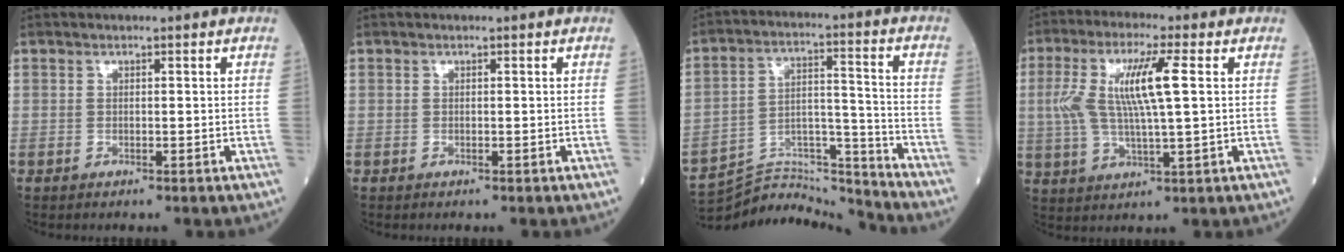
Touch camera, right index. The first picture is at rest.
{"total": 0.0}
{"total": 13.8, "force": [-13.8, -0.4, -0.3], "torque": [0.004, 0.047, -0.234]}
{"total": 10.3, "force": [1.8, 1.2, 10.1], "torque": [-0.215, 0.010, 0.034]}